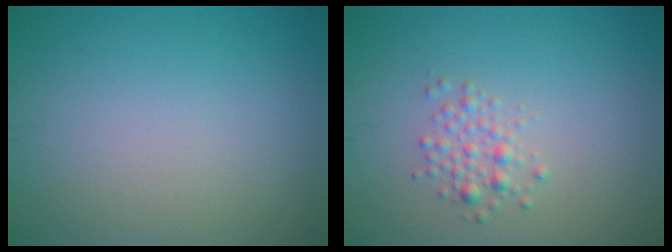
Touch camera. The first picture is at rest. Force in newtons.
{"total": 1.7, "press": 1.7, "slide": 0.1}